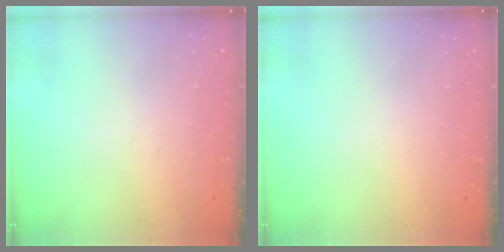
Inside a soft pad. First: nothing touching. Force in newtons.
{"total": 0.0}